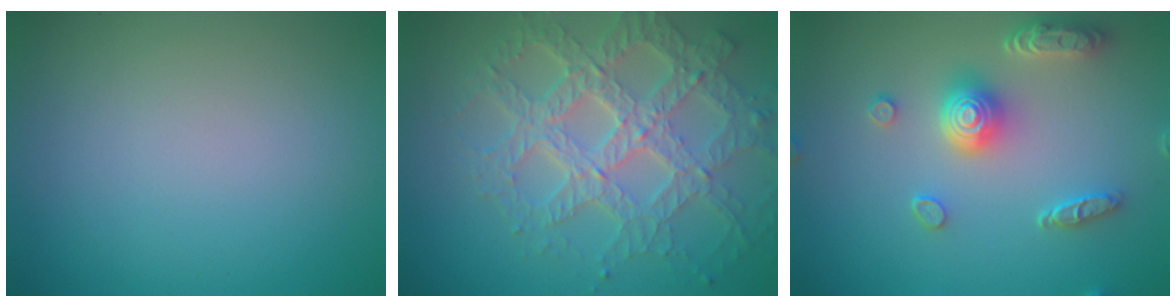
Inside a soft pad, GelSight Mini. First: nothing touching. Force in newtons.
{"total": 7.8, "press": 5.5, "slide": 5.5}
{"total": 5.0, "press": 4.1, "slide": 2.8}